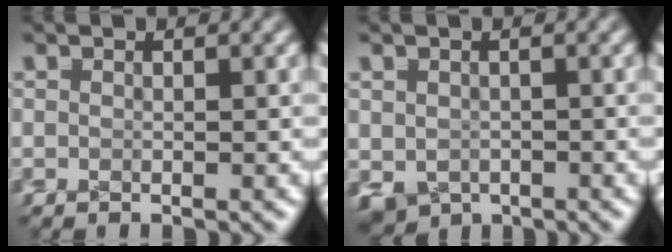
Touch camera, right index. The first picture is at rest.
{"total": 4.1, "force": [-1.6, 3.5, 1.5], "torque": [-0.045, -0.031, -0.016]}